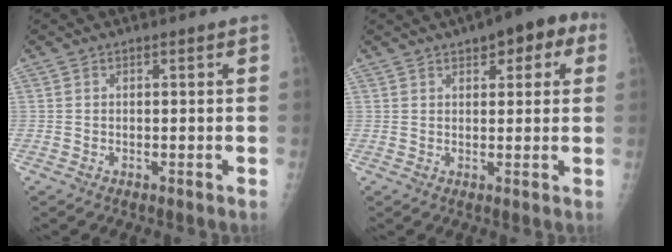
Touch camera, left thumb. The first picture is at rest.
{"total": 8.2, "force": [3.8, 3.9, 6.2], "torque": [-0.044, 0.006, 0.041]}